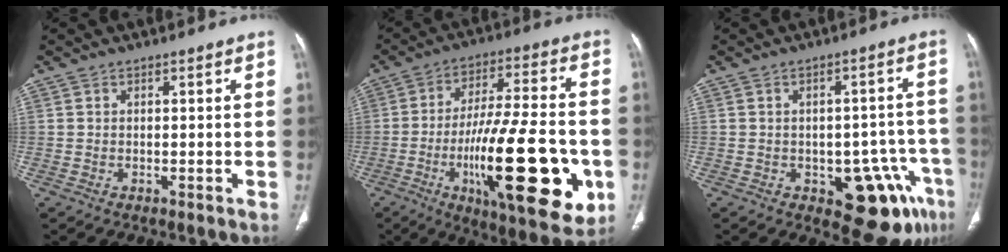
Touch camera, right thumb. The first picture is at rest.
{"total": 27.3, "force": [-7.7, 8.3, 24.8], "torque": [-0.367, 0.003, -0.105]}
{"total": 12.3, "force": [-5.6, 6.0, 9.1], "torque": [-0.067, 0.031, -0.063]}